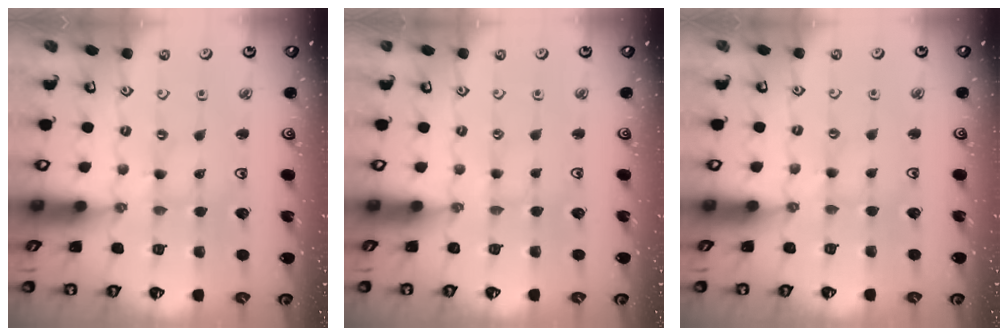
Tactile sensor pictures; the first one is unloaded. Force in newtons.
{"total": 0.8, "press": 0.8, "slide": 0.3}
{"total": 1.6, "press": 1.5, "slide": 0.3}